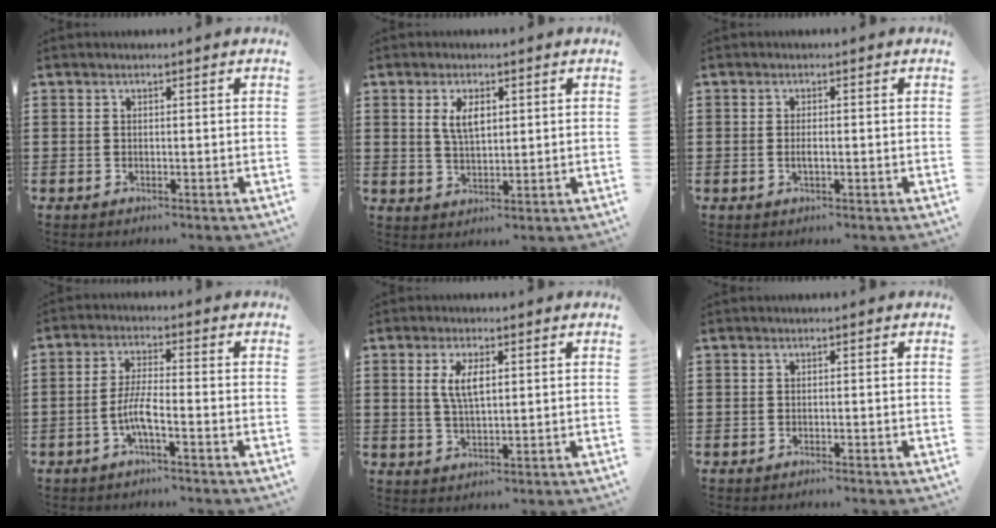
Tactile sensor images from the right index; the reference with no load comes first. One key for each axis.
{"total": 4.4, "fx": 1.4, "fy": 2.0, "fz": 3.7, "tx": -0.071, "ty": 0.004, "tz": 0.022}
{"total": 1.4, "fx": -0.3, "fy": 0.4, "fz": 1.4, "tx": -0.026, "ty": -0.001, "tz": -0.005}
{"total": 5.2, "fx": -2.3, "fy": 0.7, "fz": 4.6, "tx": -0.114, "ty": -0.013, "tz": -0.052}
{"total": 4.8, "fx": 1.3, "fy": 1.7, "fz": 4.2, "tx": -0.089, "ty": 0.007, "tz": 0.020}
{"total": 0.5, "fx": -0.5, "fy": 0.0, "fz": 0.2, "tx": -0.005, "ty": -0.001, "tz": -0.010}